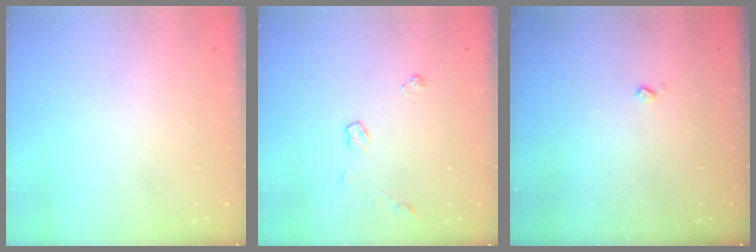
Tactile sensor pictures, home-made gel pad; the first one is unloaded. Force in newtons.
{"total": 5.2, "press": 5.1, "slide": 0.7}
{"total": 2.5, "press": 2.5, "slide": 0.5}